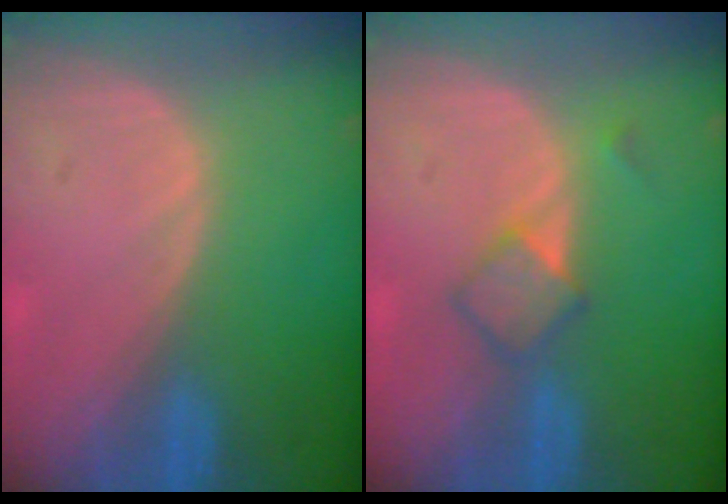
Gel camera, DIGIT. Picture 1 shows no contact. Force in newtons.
{"total": 3.4, "press": 3.4, "slide": 0.3}